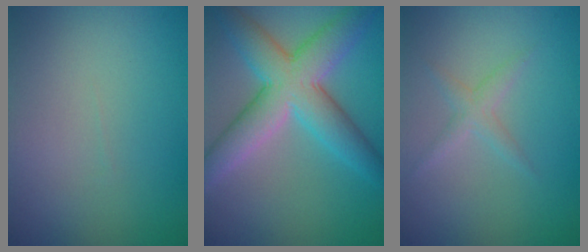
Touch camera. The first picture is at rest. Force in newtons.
{"total": 7.4, "press": 7.3, "slide": 0.5}
{"total": 1.3, "press": 1.3, "slide": 0.1}